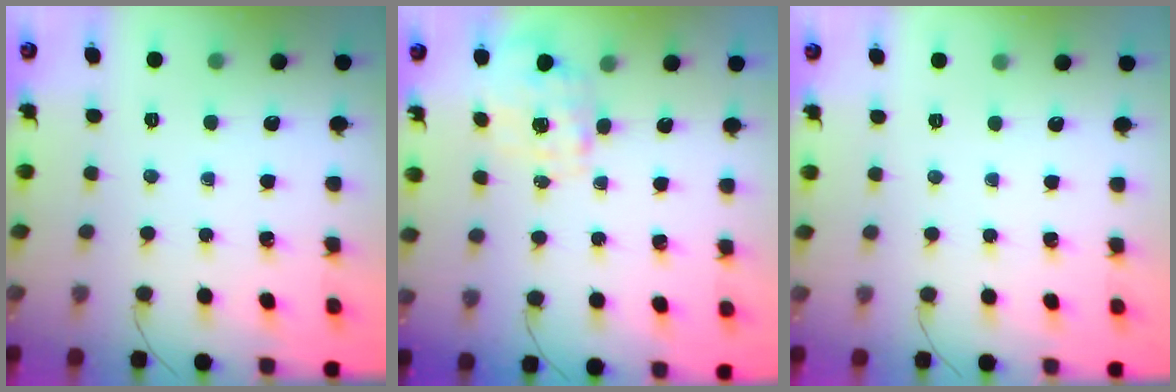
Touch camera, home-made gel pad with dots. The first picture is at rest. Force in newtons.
{"total": 1.5, "press": 1.4, "slide": 0.5}
{"total": 2.5, "press": 2.4, "slide": 0.4}